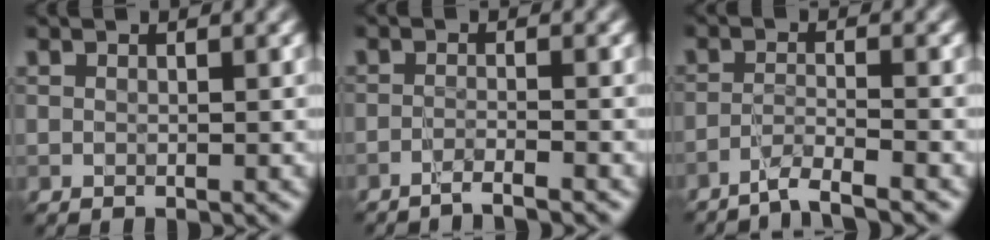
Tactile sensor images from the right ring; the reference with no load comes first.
{"total": 1.9, "force": [-1.6, 0.1, 1.1], "torque": [-0.010, -0.003, -0.043]}
{"total": 2.8, "force": [-2.4, 0.1, 1.5], "torque": [-0.021, 0.001, -0.061]}